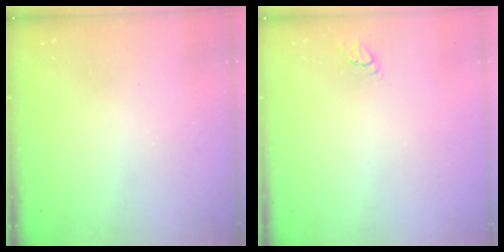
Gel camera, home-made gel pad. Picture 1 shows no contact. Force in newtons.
{"total": 2.2, "press": 2.2, "slide": 0.1}